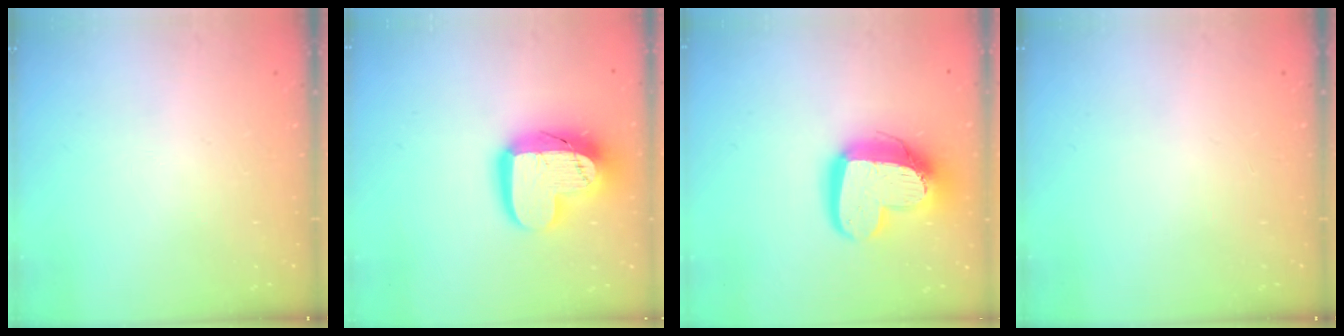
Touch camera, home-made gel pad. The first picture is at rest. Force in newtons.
{"total": 17.0, "press": 17.0, "slide": 1.3}
{"total": 17.2, "press": 17.2, "slide": 1.5}
{"total": 0.0}